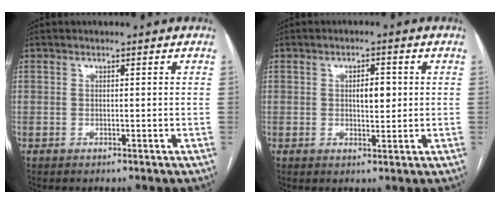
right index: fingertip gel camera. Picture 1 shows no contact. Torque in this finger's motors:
{"motor_torque": [0.79, 0.14, 0.27, 0.02]}